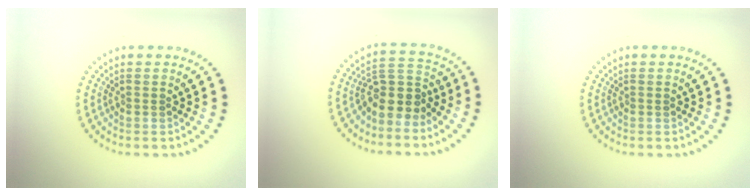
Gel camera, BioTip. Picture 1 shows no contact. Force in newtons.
{"total": 3.8, "press": 3.1, "slide": 2.3}
{"total": 0.0}